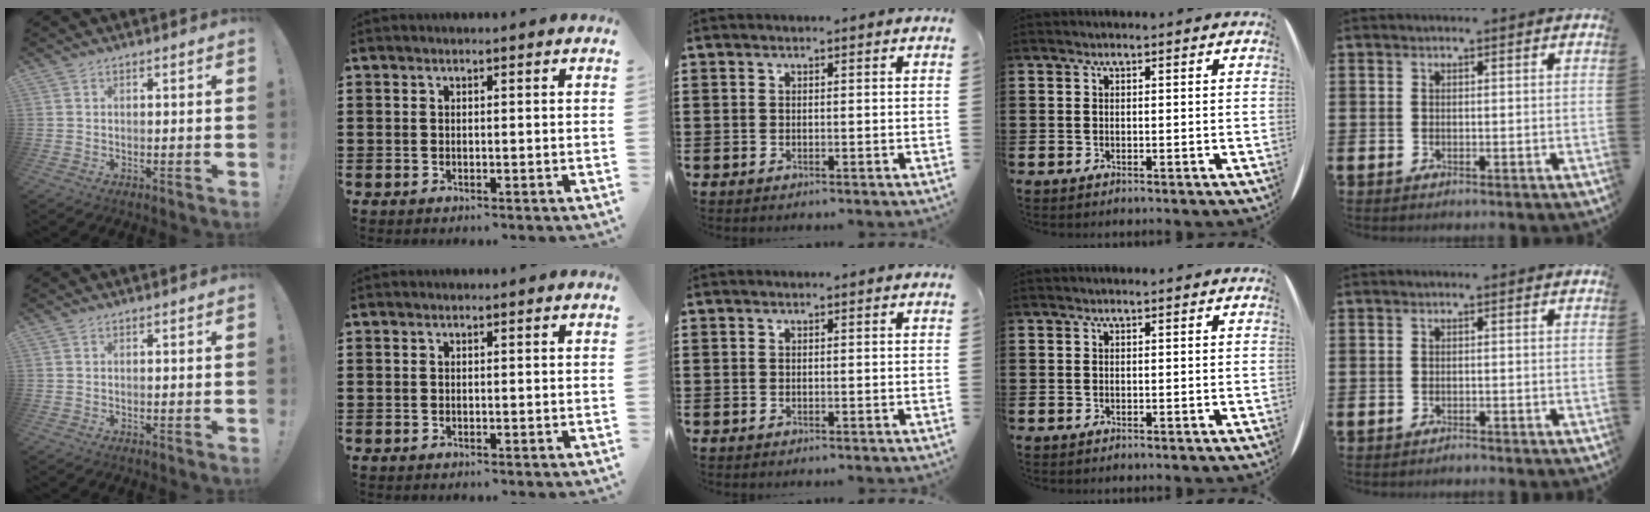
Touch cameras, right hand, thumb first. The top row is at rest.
{"little": {"total": 0.7, "force": [-0.7, 0.0, 0.1], "torque": [-0.003, -0.003, -0.014]}}